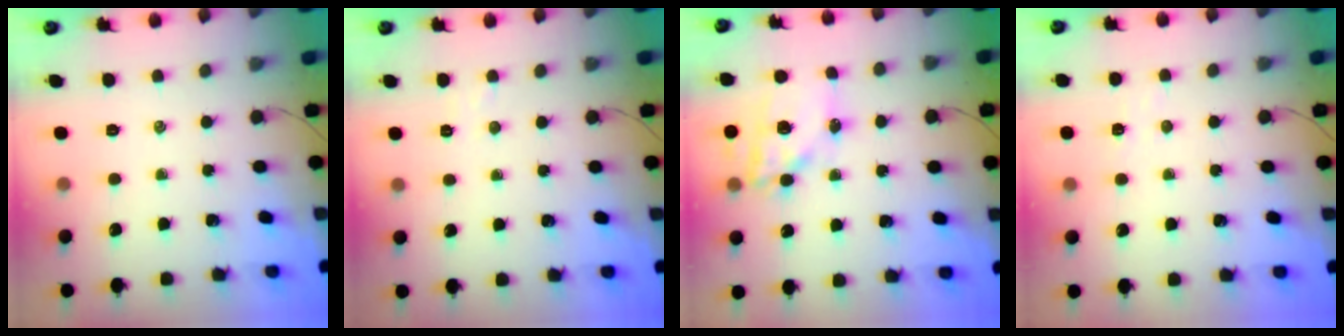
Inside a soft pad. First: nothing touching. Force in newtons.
{"total": 2.5, "press": 2.4, "slide": 0.7}
{"total": 16.4, "press": 16.0, "slide": 3.8}
{"total": 2.7, "press": 2.6, "slide": 0.8}